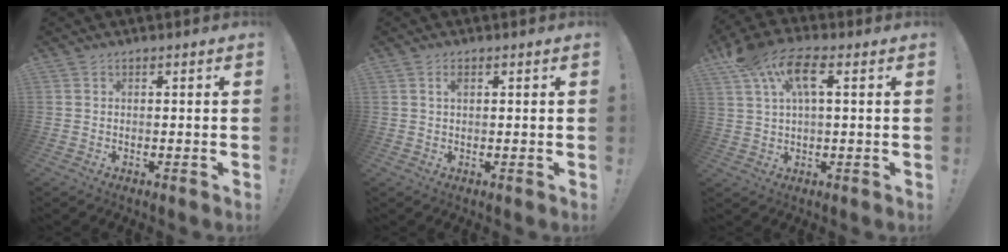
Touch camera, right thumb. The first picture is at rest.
{"total": 1.6, "force": [0.6, 0.8, 1.3], "torque": [-0.025, 0.003, 0.010]}
{"total": 10.5, "force": [4.5, 5.1, 8.0], "torque": [-0.154, 0.002, 0.083]}